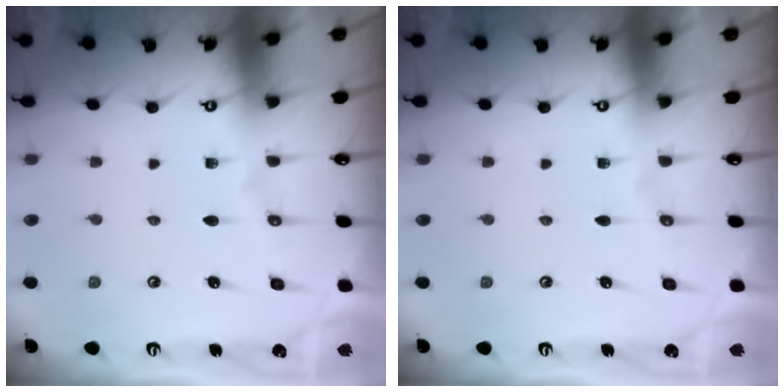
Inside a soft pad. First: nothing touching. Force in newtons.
{"total": 0.0}